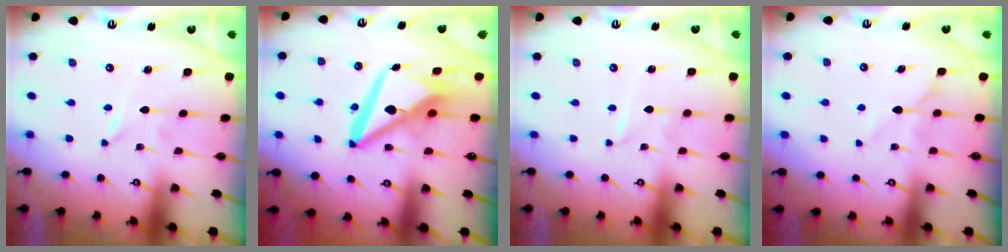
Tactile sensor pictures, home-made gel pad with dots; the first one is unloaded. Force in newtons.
{"total": 12.5, "press": 12.5, "slide": 1.2}
{"total": 0.0}
{"total": 6.1, "press": 6.1, "slide": 0.6}